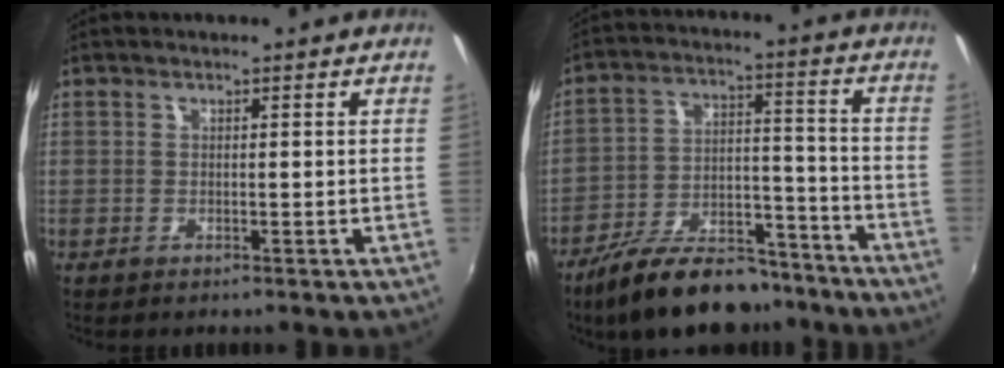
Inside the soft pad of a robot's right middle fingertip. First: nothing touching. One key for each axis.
{"total": 18.1, "fx": -14.2, "fy": 7.2, "fz": 8.7, "tx": -0.161, "ty": 0.014, "tz": -0.210}